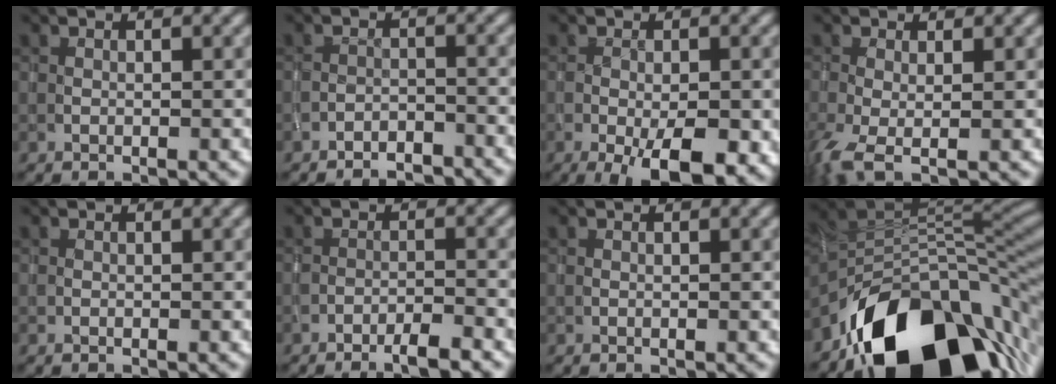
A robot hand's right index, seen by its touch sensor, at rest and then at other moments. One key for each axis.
{"total": 3.5, "fx": -3.4, "fy": 0.7, "fz": 0.3, "tx": 0.000, "ty": -0.001, "tz": -0.058}
{"total": 6.9, "fx": -3.0, "fy": 2.7, "fz": 5.6, "tx": -0.090, "ty": -0.014, "tz": -0.039}
{"total": 3.5, "fx": -1.3, "fy": 1.3, "fz": 3.0, "tx": -0.076, "ty": -0.011, "tz": -0.027}
{"total": 0.0}
{"total": 2.7, "fx": -2.3, "fy": 0.2, "fz": 1.4, "tx": -0.019, "ty": 0.003, "tz": -0.041}
{"total": 0.0}
{"total": 15.8, "fx": -8.7, "fy": 8.4, "fz": 10.2, "tx": -0.165, "ty": 0.006, "tz": -0.137}